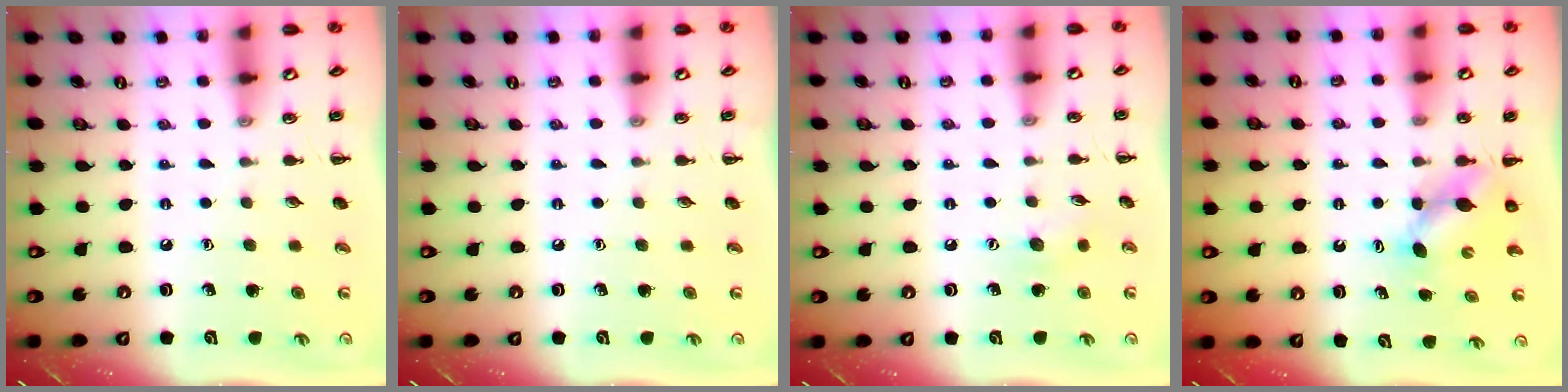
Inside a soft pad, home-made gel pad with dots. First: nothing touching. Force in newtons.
{"total": 0.0}
{"total": 6.0, "press": 5.8, "slide": 1.2}
{"total": 4.7, "press": 4.7, "slide": 0.4}